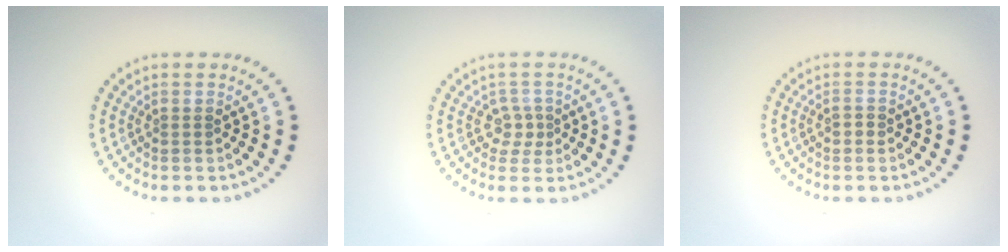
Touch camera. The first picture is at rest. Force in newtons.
{"total": 1.7, "press": 1.4, "slide": 1.1}
{"total": 0.8, "press": 0.8, "slide": 0.1}